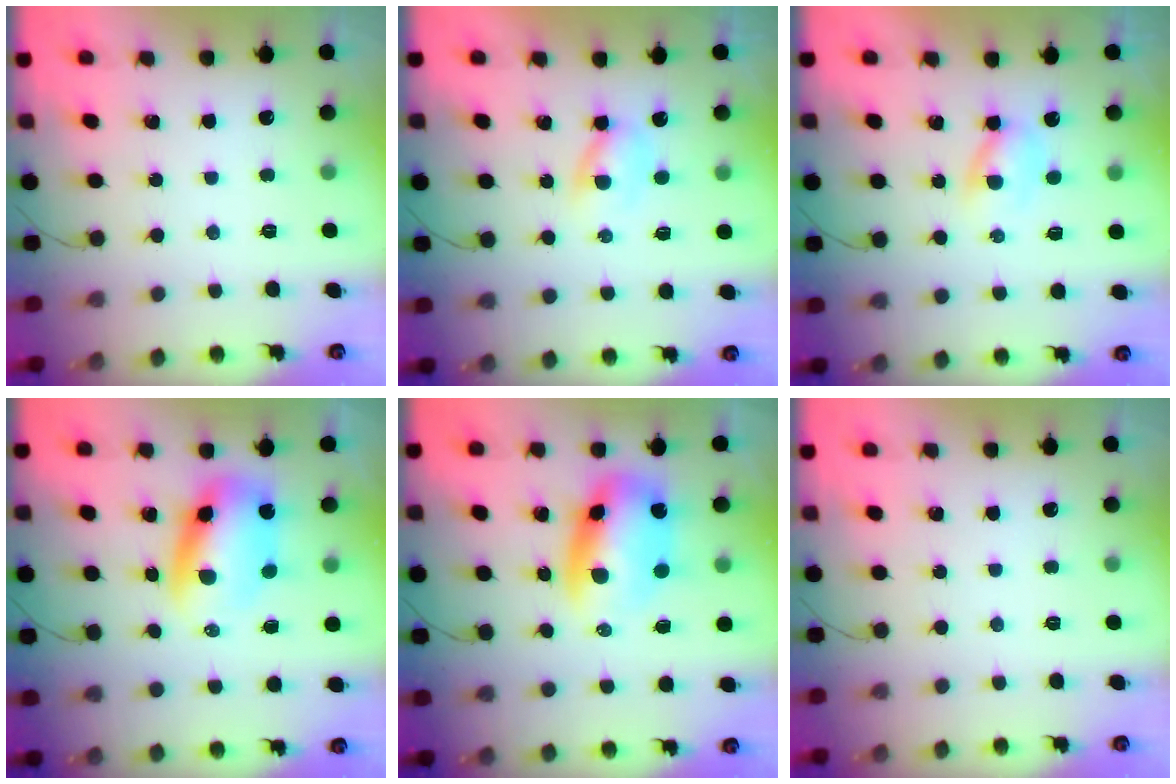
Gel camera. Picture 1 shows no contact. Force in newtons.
{"total": 2.7, "press": 2.5, "slide": 1.1}
{"total": 2.7, "press": 2.5, "slide": 1.1}
{"total": 9.9, "press": 9.6, "slide": 2.7}
{"total": 10.2, "press": 9.9, "slide": 2.4}
{"total": 0.0}